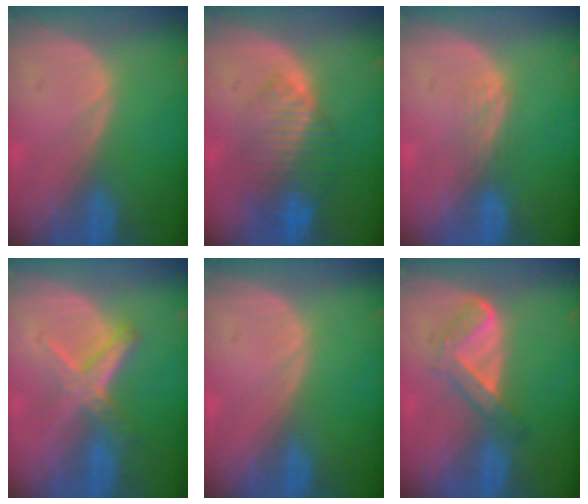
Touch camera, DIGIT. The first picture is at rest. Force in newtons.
{"total": 8.4, "press": 7.2, "slide": 4.3}
{"total": 1.9, "press": 1.9, "slide": 0.3}
{"total": 5.8, "press": 5.4, "slide": 1.9}
{"total": 0.0}
{"total": 5.6, "press": 4.7, "slide": 3.0}